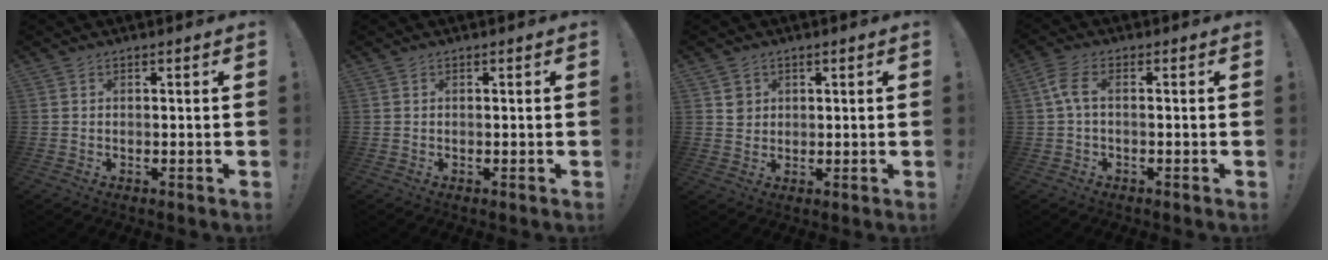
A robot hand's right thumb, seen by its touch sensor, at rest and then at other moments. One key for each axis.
{"total": 0.0}
{"total": 3.3, "fx": 1.3, "fy": 2.9, "fz": 0.8, "tx": 0.001, "ty": -0.006, "tz": 0.021}
{"total": 5.1, "fx": 0.7, "fy": 1.8, "fz": 4.7, "tx": -0.100, "ty": -0.005, "tz": 0.012}